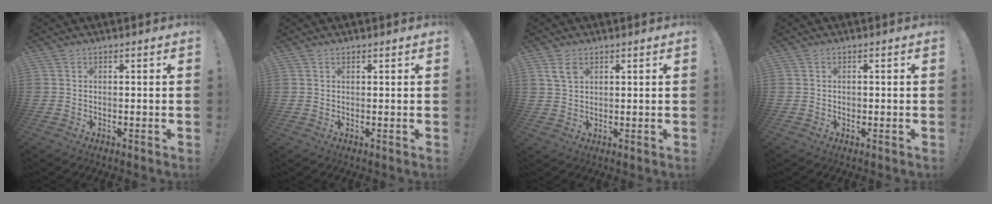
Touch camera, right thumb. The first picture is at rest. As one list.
[{"total": 0.7, "force": [0.6, 0.3, 0.3], "torque": [0.001, -0.004, 0.010]}, {"total": 4.4, "force": [2.2, 2.6, 2.7], "torque": [-0.044, -0.005, 0.043]}, {"total": 0.9, "force": [-0.3, 0.8, 0.2], "torque": [-0.001, 0.003, -0.007]}]